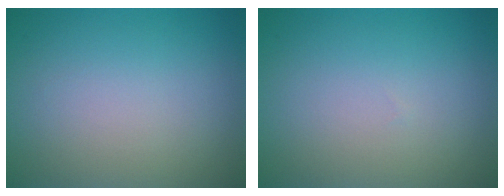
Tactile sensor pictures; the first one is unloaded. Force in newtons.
{"total": 0.0}